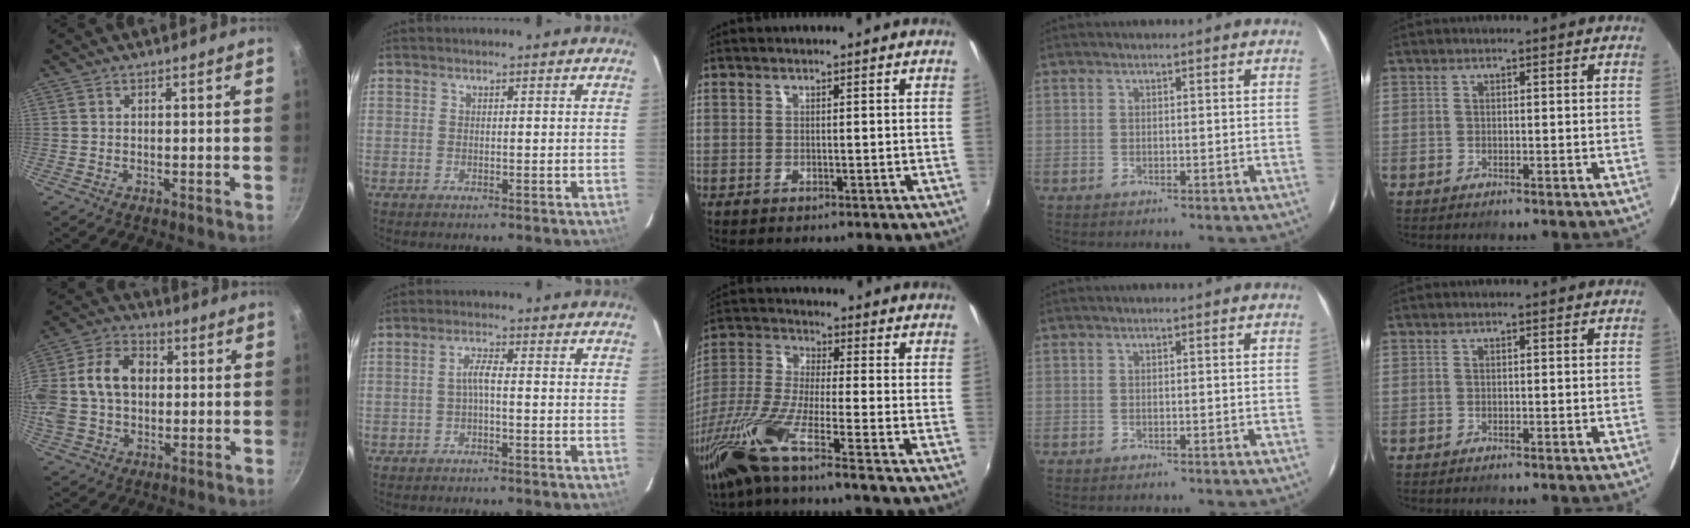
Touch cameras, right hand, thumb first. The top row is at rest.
{"thumb": {"total": 18.2, "force": [1.7, 13.3, 12.3], "torque": [-0.244, 0.034, 0.020]}, "index": {"total": 2.4, "force": [-0.7, 0.2, 2.3], "torque": [-0.047, 0.006, -0.014]}, "middle": {"total": 13.6, "force": [-8.7, 0.5, 10.4], "torque": [-0.221, -0.030, -0.173]}}